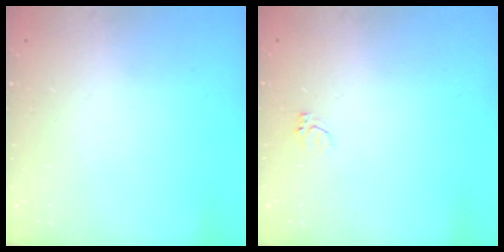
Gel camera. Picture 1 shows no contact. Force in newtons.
{"total": 2.4, "press": 2.3, "slide": 0.5}